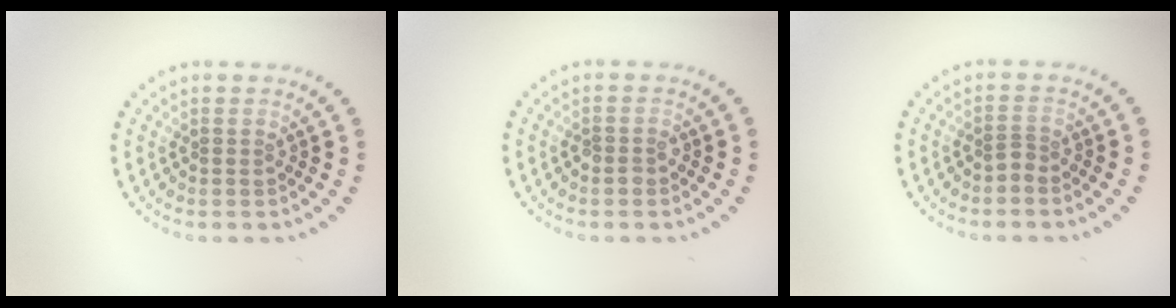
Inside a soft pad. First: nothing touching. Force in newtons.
{"total": 1.0, "press": 1.0, "slide": 0.3}
{"total": 0.7, "press": 0.4, "slide": 0.6}